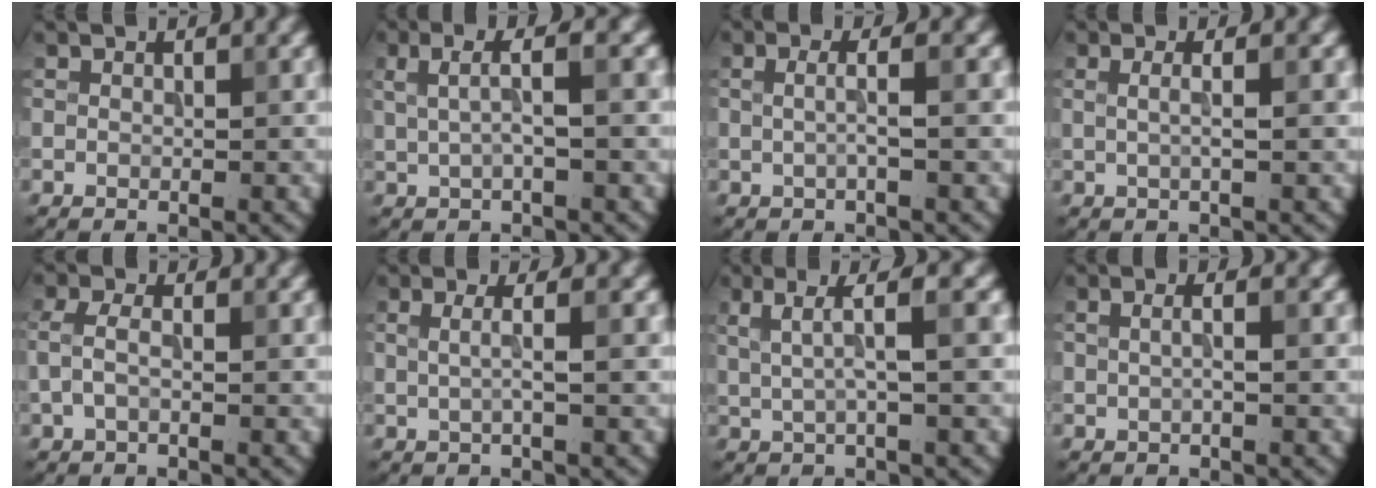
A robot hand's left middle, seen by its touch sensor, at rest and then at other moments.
{"total": 3.1, "force": [0.7, 0.7, 3.0], "torque": [-0.053, 0.007, 0.011]}
{"total": 2.0, "force": [0.0, 0.4, 1.9], "torque": [-0.036, 0.004, -0.004]}
{"total": 2.2, "force": [0.3, 0.7, 2.1], "torque": [-0.026, -0.004, -0.003]}
{"total": 2.0, "force": [-0.3, 1.0, 1.7], "torque": [-0.043, 0.006, -0.012]}
{"total": 2.3, "force": [0.2, 0.6, 2.2], "torque": [-0.039, 0.002, 0.000]}
{"total": 3.8, "force": [1.0, 0.7, 3.5], "torque": [-0.060, 0.005, 0.019]}
{"total": 1.8, "force": [0.4, 0.7, 1.7], "torque": [-0.021, -0.004, -0.001]}